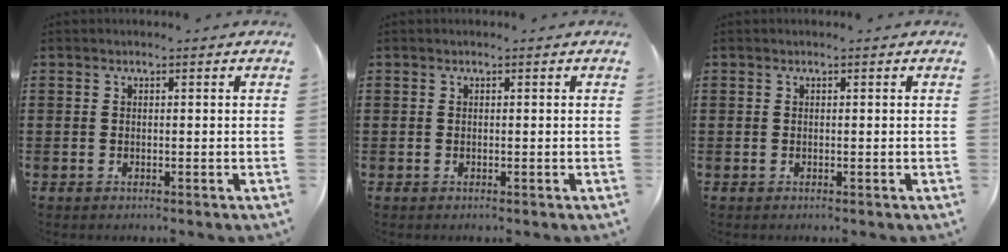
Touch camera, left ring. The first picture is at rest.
{"total": 0.0}
{"total": 0.0}